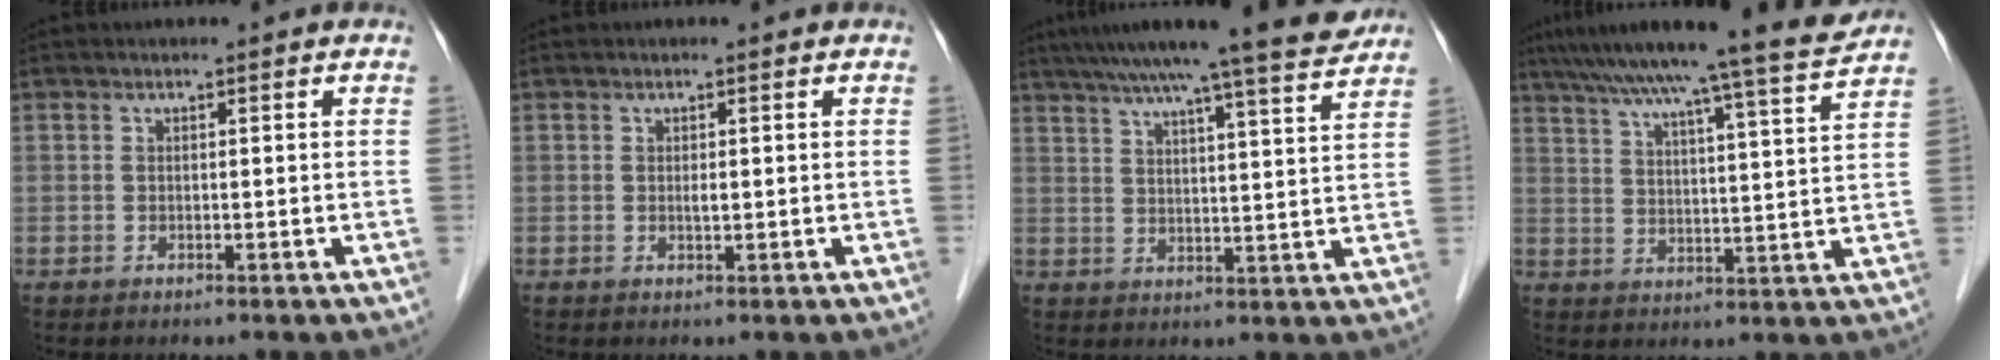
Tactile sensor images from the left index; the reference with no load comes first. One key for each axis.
{"total": 0.7, "fx": 0.1, "fy": 0.2, "fz": 0.7, "tx": -0.012, "ty": -0.001, "tz": 0.002}
{"total": 16.6, "fx": 14.3, "fy": -0.3, "fz": 8.4, "tx": -0.131, "ty": 0.005, "tz": 0.194}
{"total": 18.3, "fx": 16.0, "fy": -1.3, "fz": 9.0, "tx": -0.146, "ty": -0.009, "tz": 0.222}